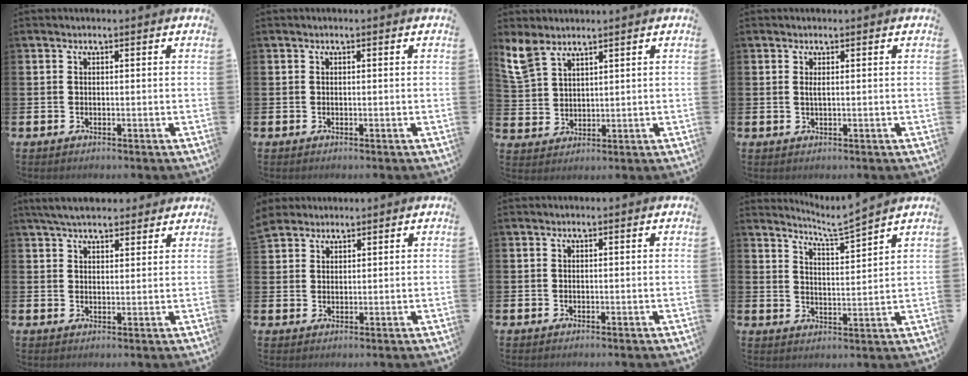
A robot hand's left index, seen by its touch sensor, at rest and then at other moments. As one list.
[{"total": 0.0}, {"total": 5.3, "force": [4.4, 2.2, 2.0], "torque": [-0.048, -0.013, 0.081]}, {"total": 0.7, "force": [0.3, 0.0, 0.7], "torque": [-0.016, 0.001, 0.006]}, {"total": 5.0, "force": [4.7, 1.2, 1.3], "torque": [-0.037, -0.010, 0.088]}, {"total": 3.4, "force": [3.1, 1.2, -0.2], "torque": [0.007, -0.012, 0.058]}, {"total": 0.0}, {"total": 4.8, "force": [4.6, -0.7, 1.1], "torque": [-0.028, -0.038, 0.076]}]